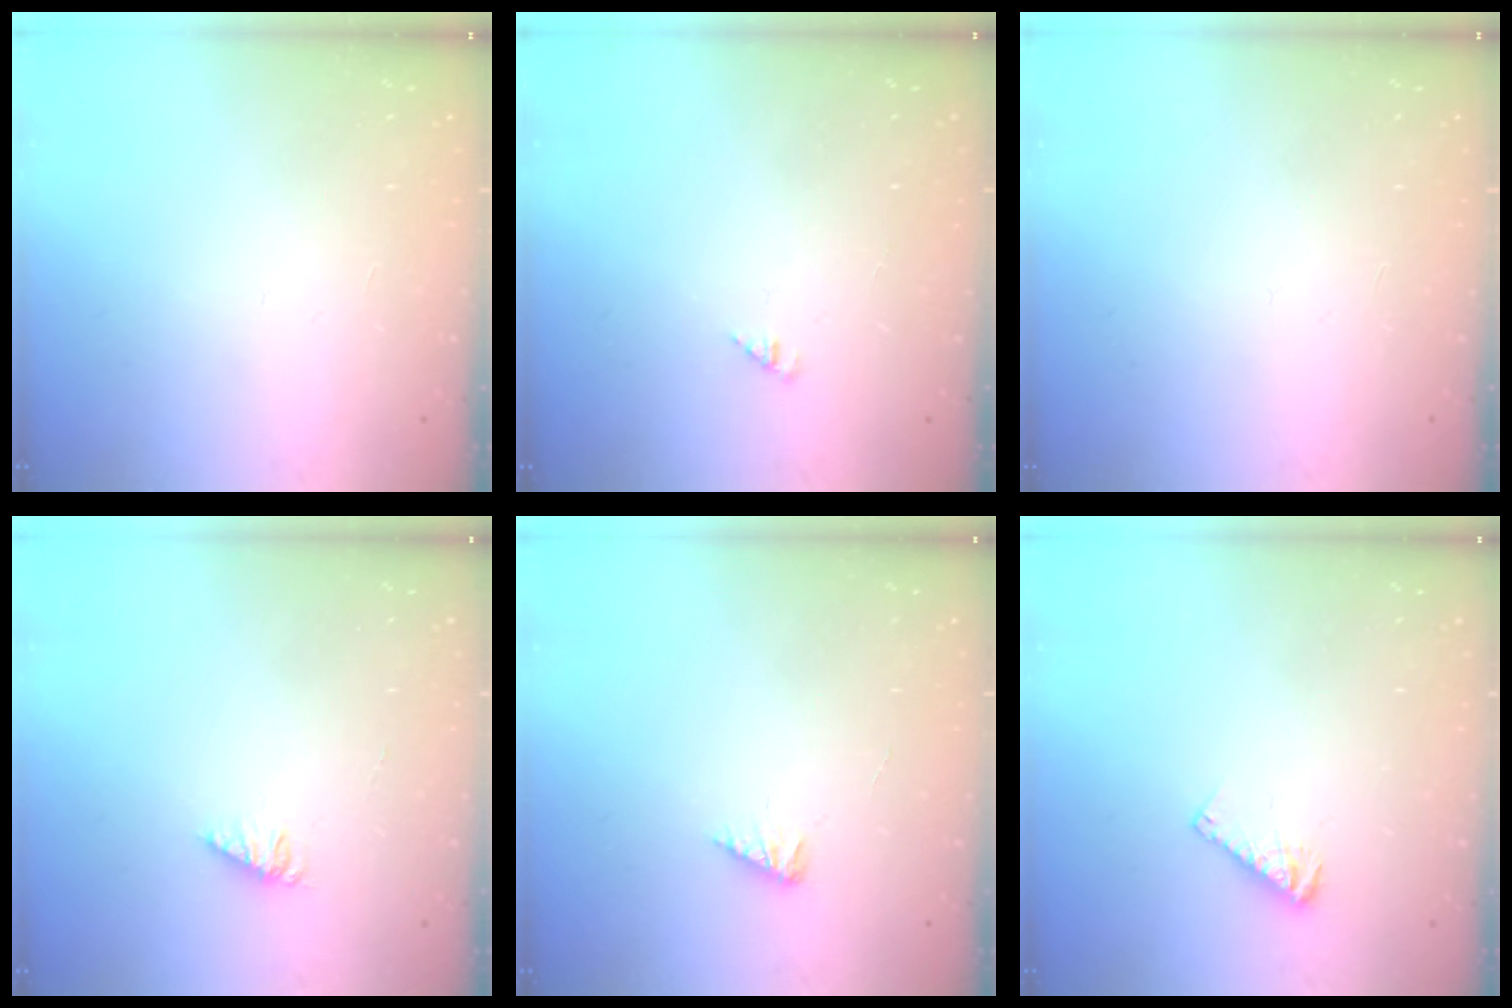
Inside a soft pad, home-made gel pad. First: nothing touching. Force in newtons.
{"total": 2.0, "press": 2.0, "slide": 0.4}
{"total": 0.0}
{"total": 1.4, "press": 1.4, "slide": 0.2}
{"total": 2.2, "press": 2.2, "slide": 0.3}
{"total": 5.3, "press": 5.3, "slide": 0.4}